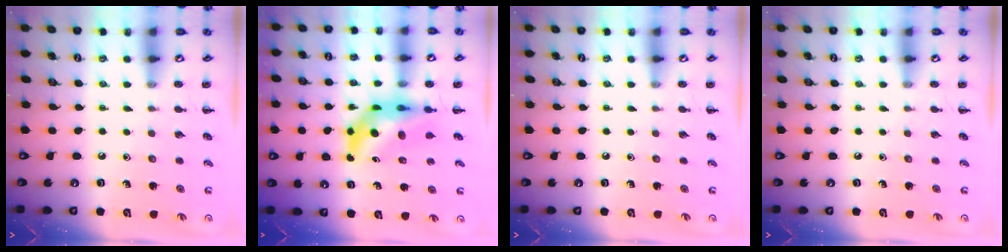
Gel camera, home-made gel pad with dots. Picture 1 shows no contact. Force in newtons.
{"total": 7.7, "press": 7.1, "slide": 2.9}
{"total": 0.0}
{"total": 0.0}